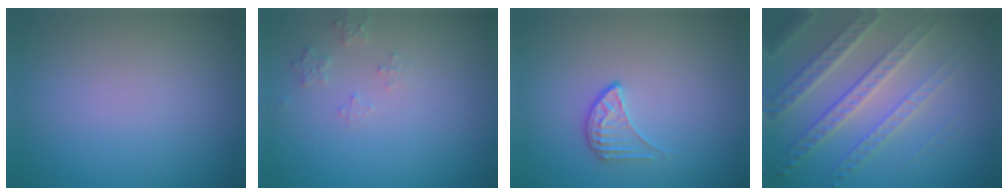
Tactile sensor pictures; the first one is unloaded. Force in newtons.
{"total": 1.3, "press": 1.3, "slide": 0.2}
{"total": 1.9, "press": 1.3, "slide": 1.3}
{"total": 6.3, "press": 4.7, "slide": 4.2}